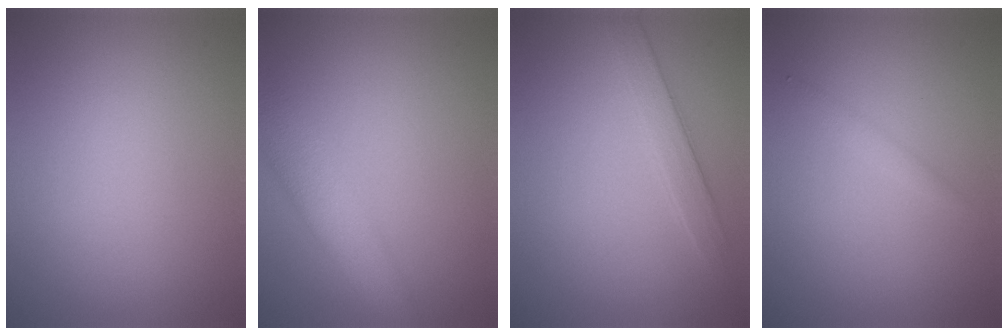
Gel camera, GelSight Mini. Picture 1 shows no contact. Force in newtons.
{"total": 4.9, "press": 4.9, "slide": 0.3}
{"total": 2.3, "press": 2.3, "slide": 0.1}
{"total": 0.8, "press": 0.8, "slide": 0.0}